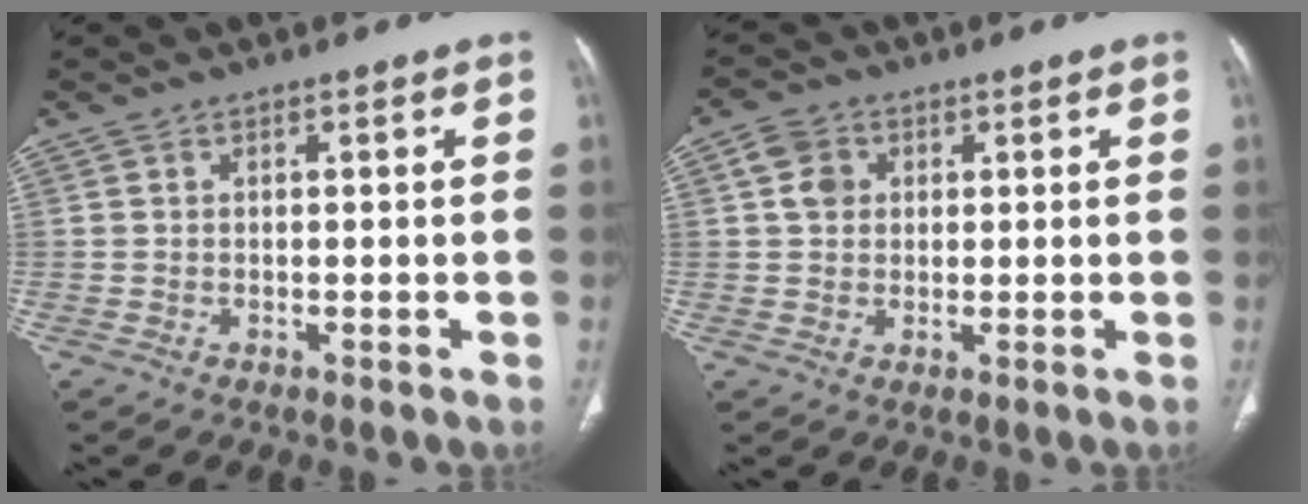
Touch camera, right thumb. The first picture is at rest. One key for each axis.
{"total": 4.5, "fx": 1.2, "fy": 3.7, "fz": 2.2, "tx": -0.028, "ty": 0.003, "tz": 0.022}